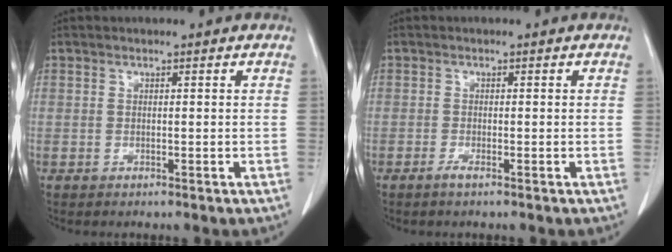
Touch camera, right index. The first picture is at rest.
{"total": 1.1, "force": [-0.8, -0.1, 0.8], "torque": [-0.015, -0.002, -0.015]}